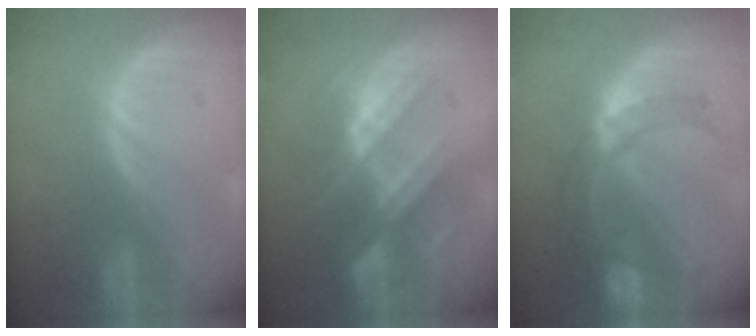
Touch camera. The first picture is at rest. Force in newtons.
{"total": 9.0, "press": 7.8, "slide": 4.4}
{"total": 8.2, "press": 7.9, "slide": 2.1}